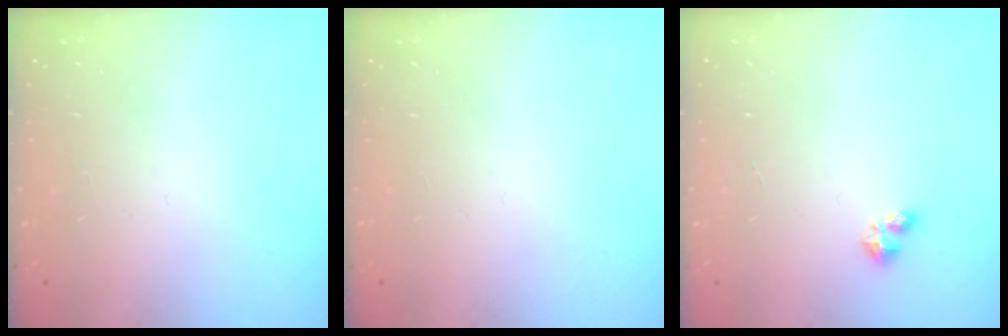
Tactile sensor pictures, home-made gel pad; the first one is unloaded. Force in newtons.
{"total": 0.0}
{"total": 2.4, "press": 2.4, "slide": 0.4}